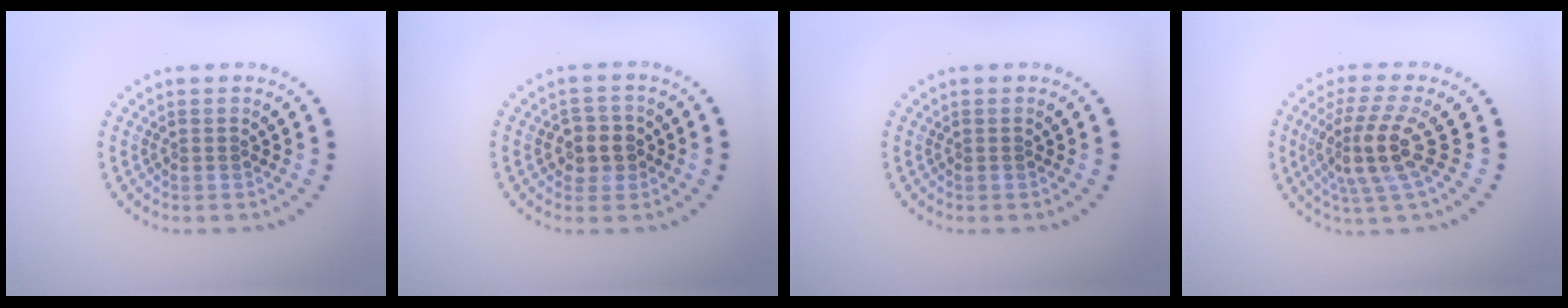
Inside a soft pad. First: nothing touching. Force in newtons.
{"total": 2.4, "press": 2.2, "slide": 0.7}
{"total": 0.0}
{"total": 4.4, "press": 3.3, "slide": 2.9}